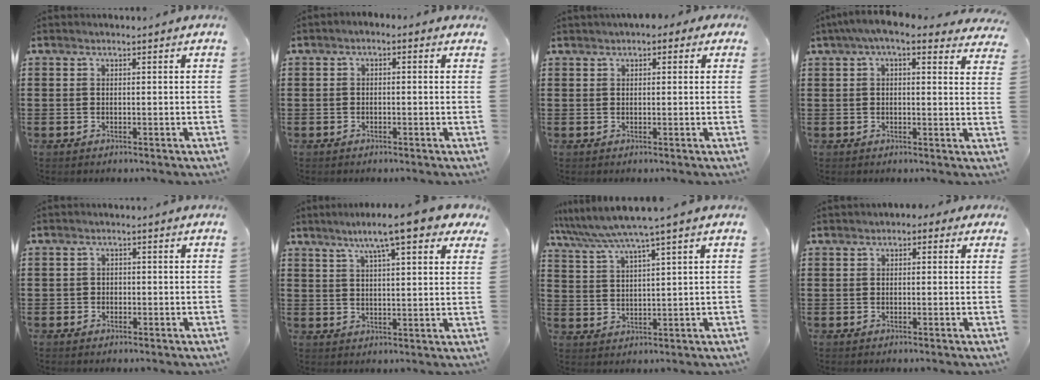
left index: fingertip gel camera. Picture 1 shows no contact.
{"total": 1.0, "force": [-0.8, 0.4, 0.4], "torque": [-0.010, 0.000, -0.017]}
{"total": 1.3, "force": [0.7, 0.9, 0.7], "torque": [-0.017, 0.008, 0.012]}
{"total": 5.1, "force": [3.9, 0.9, 3.3], "torque": [-0.074, -0.006, 0.069]}
{"total": 1.1, "force": [-0.4, 0.9, 0.2], "torque": [-0.007, 0.003, -0.011]}
{"total": 9.3, "force": [6.7, 1.1, 6.4], "torque": [-0.116, -0.009, 0.112]}
{"total": 5.1, "force": [4.1, -0.5, 3.0], "torque": [-0.071, -0.017, 0.067]}
{"total": 1.1, "force": [0.0, 0.9, 0.6], "torque": [-0.014, 0.006, -0.003]}